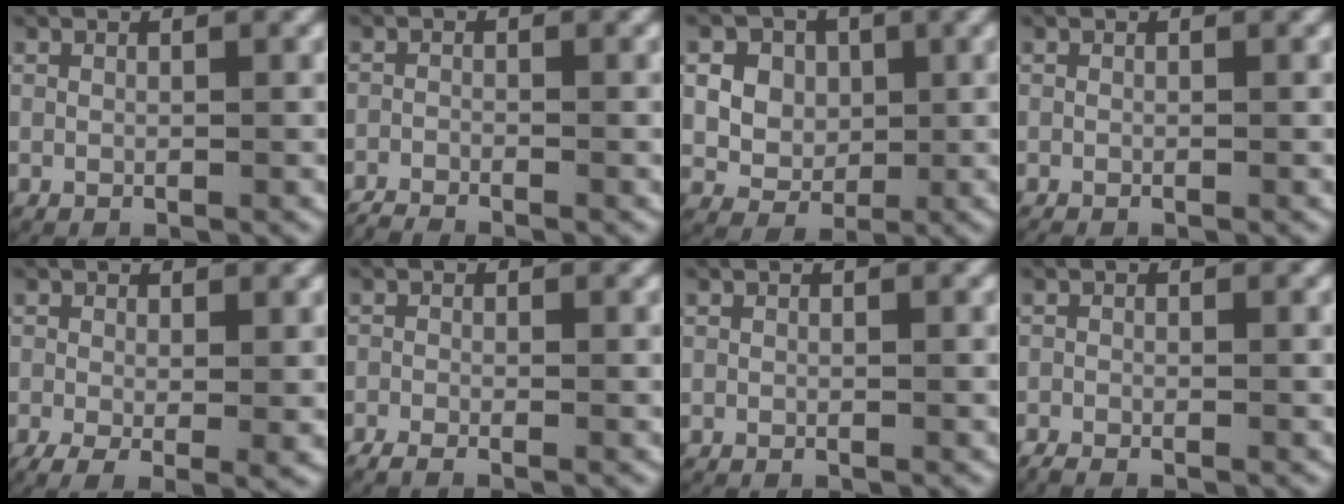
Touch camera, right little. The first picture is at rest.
{"total": 2.8, "force": [-2.7, 0.9, 0.5], "torque": [-0.016, -0.012, -0.043]}
{"total": 6.2, "force": [0.5, 5.7, 2.5], "torque": [-0.058, -0.009, 0.007]}
{"total": 0.6, "force": [-0.5, 0.2, 0.1], "torque": [-0.005, -0.006, -0.007]}
{"total": 3.7, "force": [-1.5, 1.5, 3.0], "torque": [-0.052, -0.021, -0.015]}
{"total": 2.3, "force": [-1.9, 0.7, 1.0], "torque": [-0.024, -0.008, -0.032]}
{"total": 0.0}
{"total": 1.6, "force": [-1.5, 0.5, 0.4], "torque": [-0.010, -0.008, -0.025]}